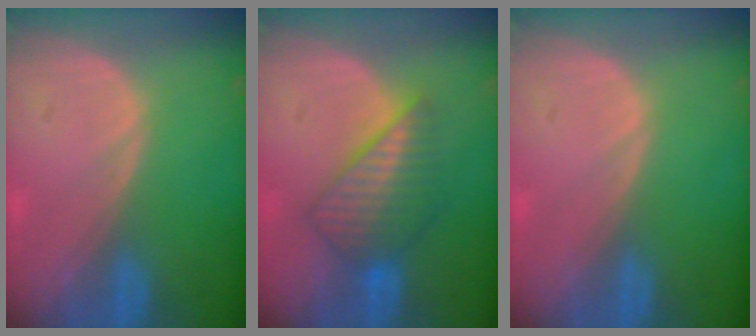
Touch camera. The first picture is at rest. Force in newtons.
{"total": 6.4, "press": 6.3, "slide": 0.7}
{"total": 0.0}